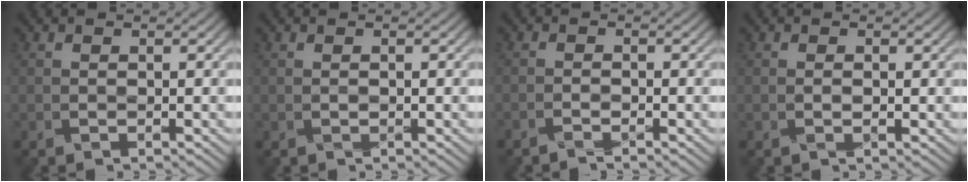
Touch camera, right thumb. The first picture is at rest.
{"total": 0.0}
{"total": 1.2, "force": [-1.2, 0.0, 0.3], "torque": [-0.006, 0.003, -0.026]}
{"total": 0.6, "force": [0.0, 0.3, 0.6], "torque": [-0.010, -0.002, 0.001]}